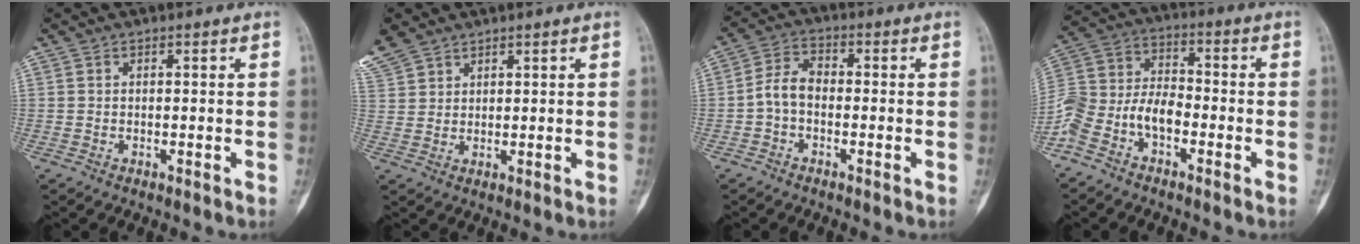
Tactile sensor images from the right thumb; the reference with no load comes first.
{"total": 6.9, "force": [5.1, 4.0, 2.5], "torque": [-0.060, 0.005, 0.113]}
{"total": 5.3, "force": [-1.4, 3.4, 3.8], "torque": [-0.068, 0.023, -0.038]}
{"total": 11.5, "force": [-5.4, 6.9, 7.4], "torque": [-0.157, 0.047, -0.115]}